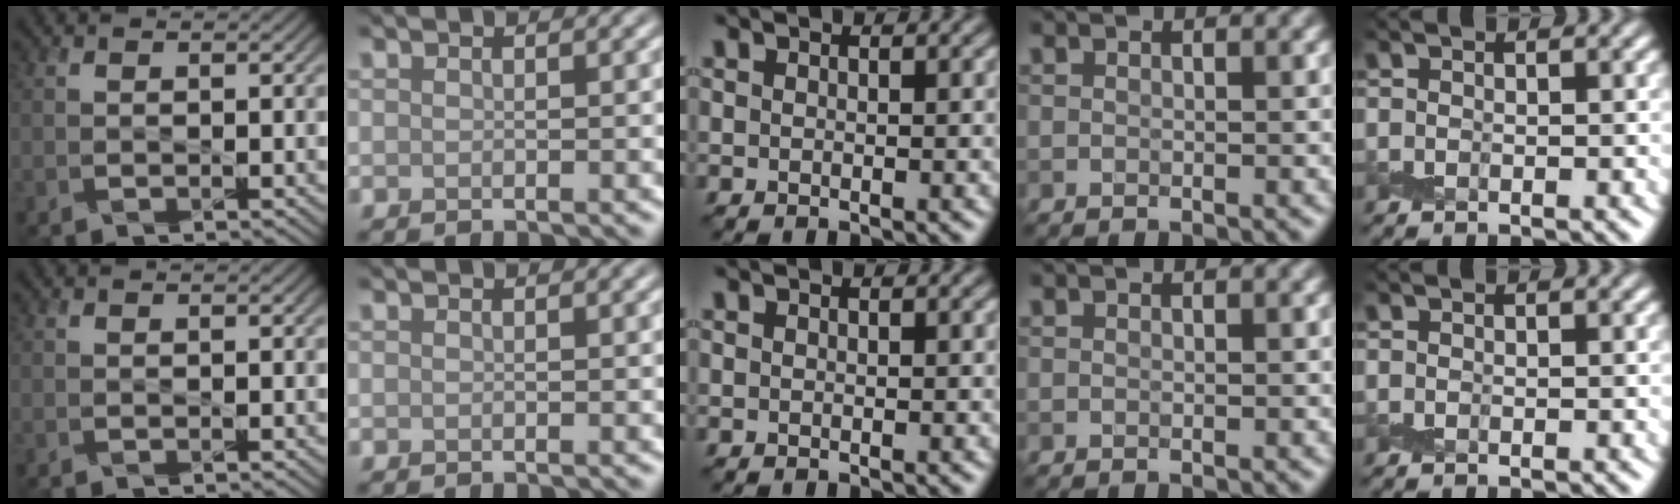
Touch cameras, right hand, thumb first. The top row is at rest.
{}